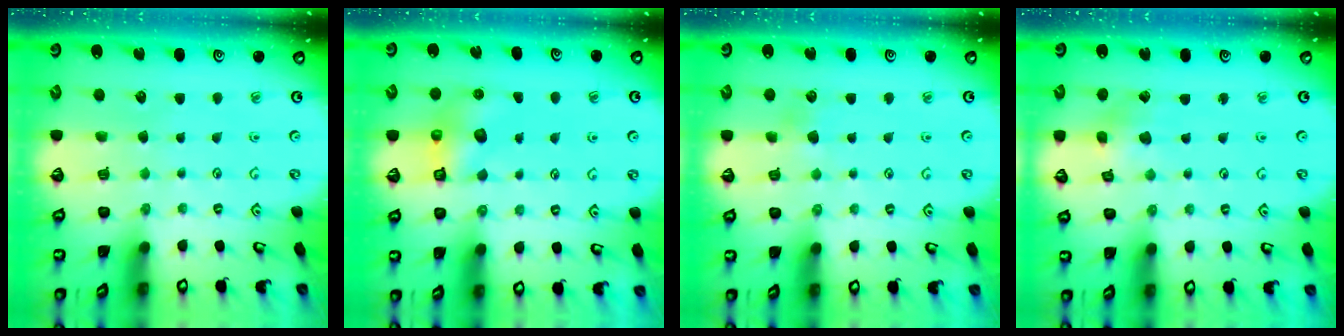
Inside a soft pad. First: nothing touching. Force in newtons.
{"total": 6.8, "press": 6.8, "slide": 0.5}
{"total": 3.6, "press": 3.5, "slide": 0.8}
{"total": 3.6, "press": 3.6, "slide": 0.4}